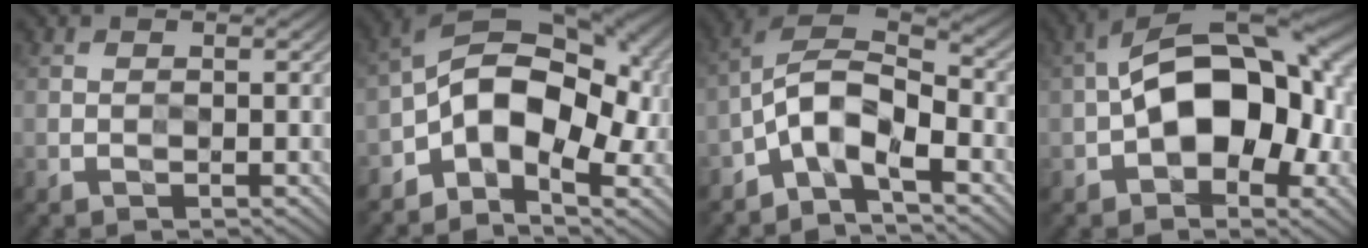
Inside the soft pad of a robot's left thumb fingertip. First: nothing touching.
{"total": 12.2, "force": [-2.7, 7.1, 9.5], "torque": [-0.152, -0.001, -0.063]}
{"total": 8.5, "force": [-4.5, 3.6, 6.2], "torque": [-0.117, 0.005, -0.101]}
{"total": 15.1, "force": [-1.4, 8.8, 12.2], "torque": [-0.159, 0.017, -0.034]}